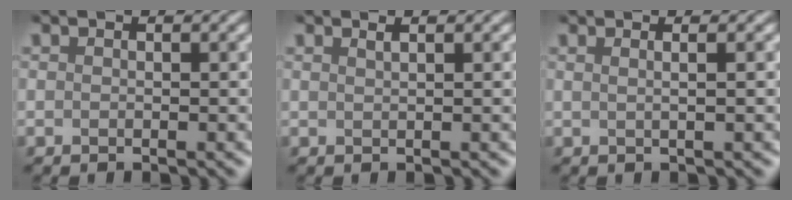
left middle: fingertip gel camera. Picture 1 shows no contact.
{"total": 0.7, "force": [0.6, 0.1, 0.3], "torque": [0.002, 0.004, 0.000]}
{"total": 2.5, "force": [1.1, 1.3, 1.8], "torque": [-0.001, 0.019, -0.013]}